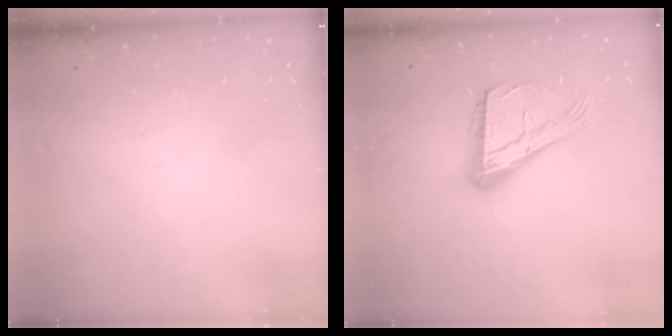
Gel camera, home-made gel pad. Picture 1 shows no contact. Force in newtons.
{"total": 17.9, "press": 17.8, "slide": 1.9}